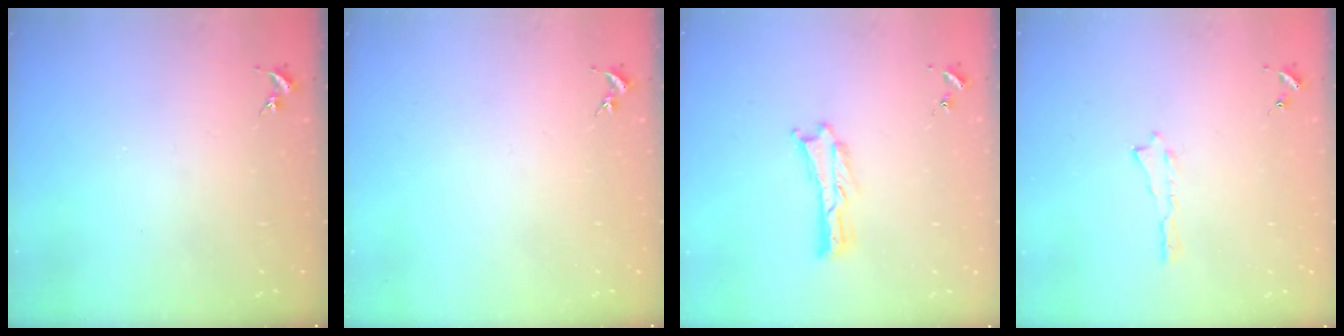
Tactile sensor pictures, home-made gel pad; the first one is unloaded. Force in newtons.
{"total": 0.0}
{"total": 0.0}
{"total": 0.0}